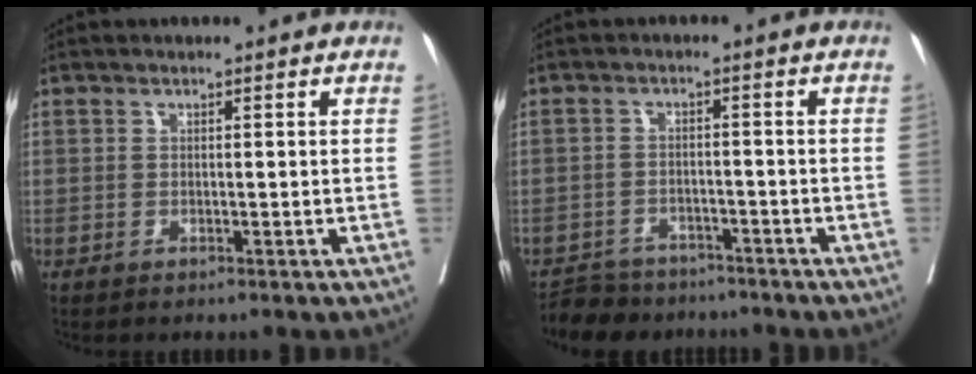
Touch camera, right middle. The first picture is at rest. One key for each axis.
{"total": 6.5, "fx": -5.8, "fy": 2.9, "fz": 0.4, "tx": 0.000, "ty": 0.000, "tz": -0.091}